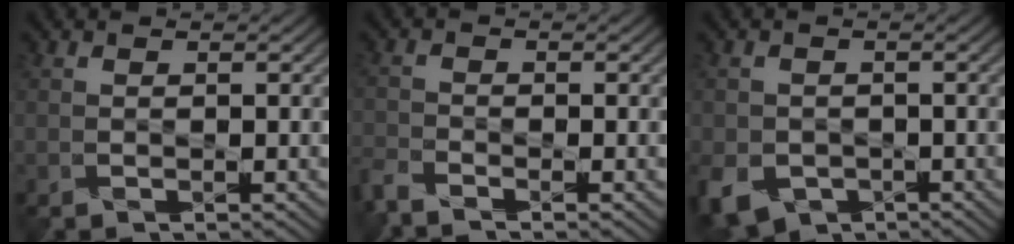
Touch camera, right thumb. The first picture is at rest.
{"total": 3.4, "force": [-3.0, 0.7, 1.5], "torque": [-0.040, -0.014, -0.072]}
{"total": 5.9, "force": [-2.8, 4.6, 2.4], "torque": [-0.061, -0.023, -0.047]}